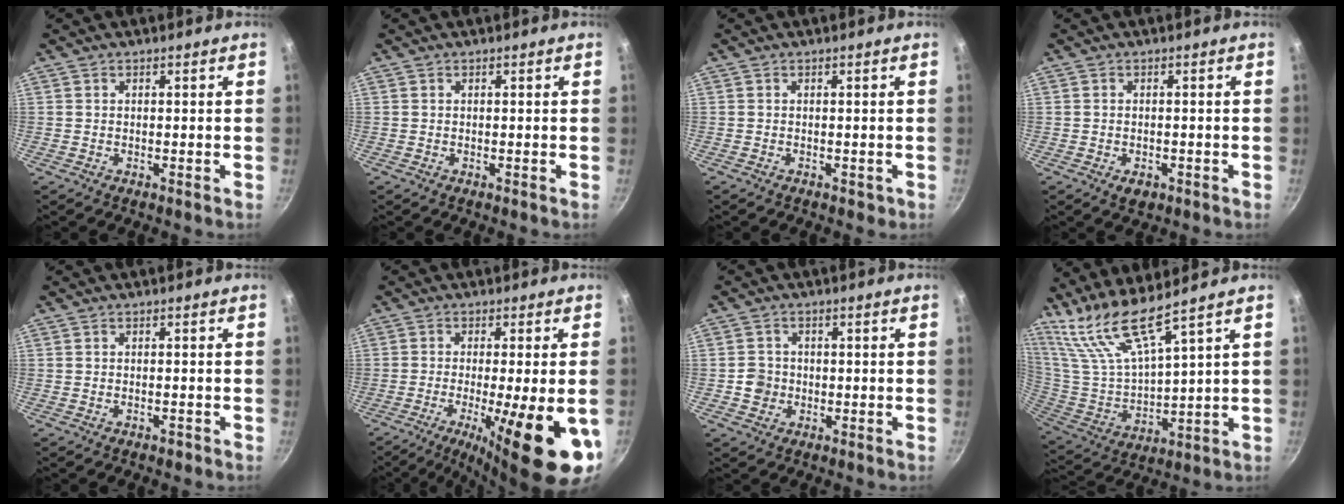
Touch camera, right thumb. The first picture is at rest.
{"total": 0.0}
{"total": 0.9, "force": [-0.4, 0.6, 0.4], "torque": [-0.004, -0.001, -0.004]}
{"total": 2.5, "force": [-1.1, 1.6, 1.6], "torque": [-0.025, 0.005, -0.011]}
{"total": 1.0, "force": [-0.7, 0.5, 0.6], "torque": [-0.011, 0.005, -0.006]}
{"total": 17.9, "force": [-5.9, 3.8, 16.4], "torque": [-0.234, -0.012, -0.081]}
{"total": 3.4, "force": [-0.6, 3.2, 1.0], "torque": [0.001, 0.011, -0.013]}
{"total": 13.2, "force": [10.7, 1.0, 7.6], "torque": [-0.149, -0.078, 0.229]}